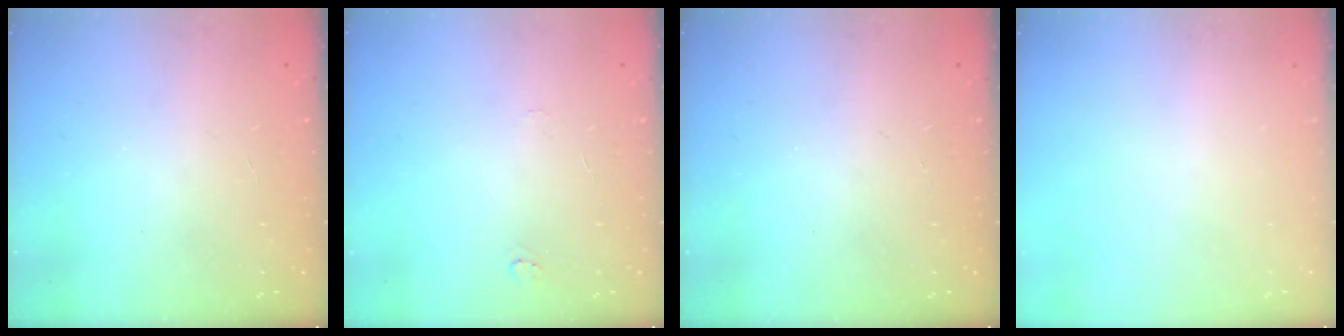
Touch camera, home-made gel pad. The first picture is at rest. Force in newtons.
{"total": 4.1, "press": 4.1, "slide": 0.4}
{"total": 0.0}
{"total": 0.0}